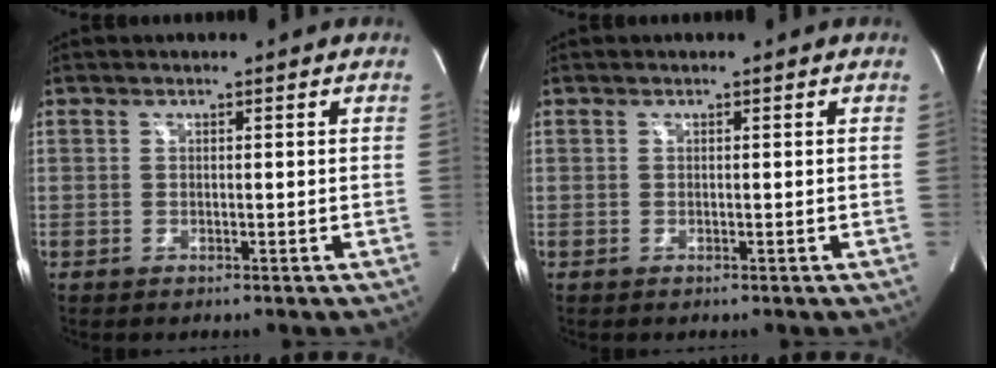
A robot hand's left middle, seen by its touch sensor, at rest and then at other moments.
{"total": 0.0}